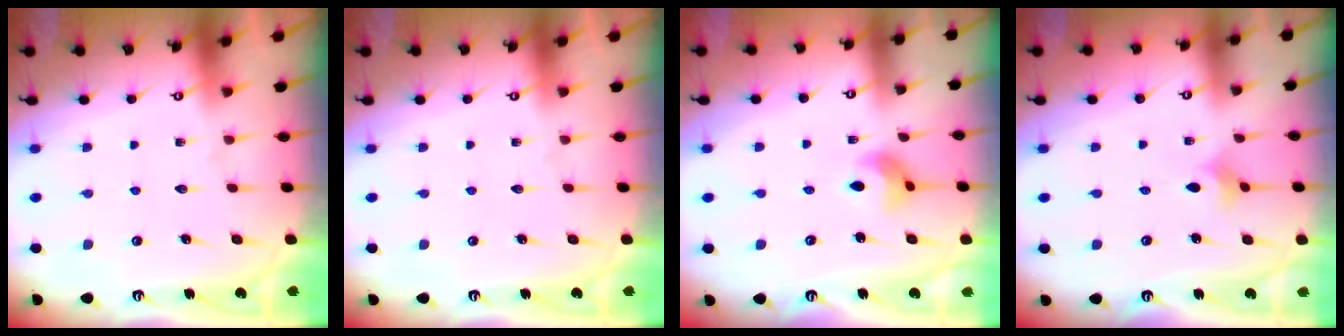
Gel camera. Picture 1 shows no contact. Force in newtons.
{"total": 0.0}
{"total": 7.0, "press": 7.0, "slide": 0.5}
{"total": 2.9, "press": 2.9, "slide": 0.5}